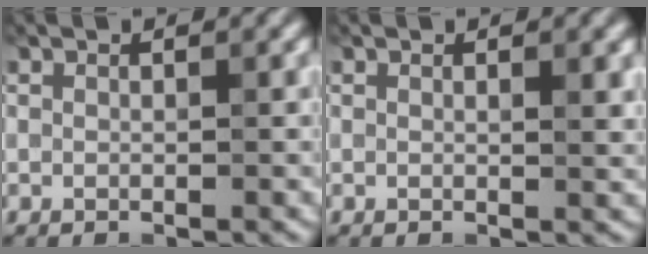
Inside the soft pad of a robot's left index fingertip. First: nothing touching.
{"total": 1.5, "force": [0.6, 0.5, 1.3], "torque": [-0.019, 0.003, 0.011]}